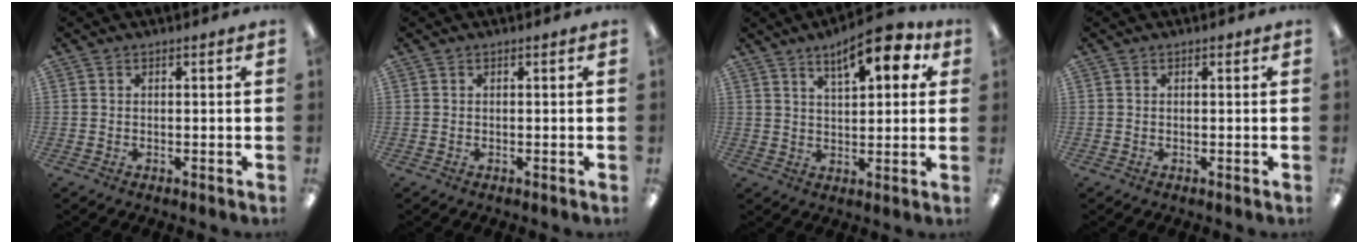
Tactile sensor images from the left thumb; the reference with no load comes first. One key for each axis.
{"total": 0.0}
{"total": 11.8, "fx": 6.7, "fy": 4.4, "fz": 8.6, "tx": -0.121, "ty": -0.029, "tz": 0.109}
{"total": 0.0}